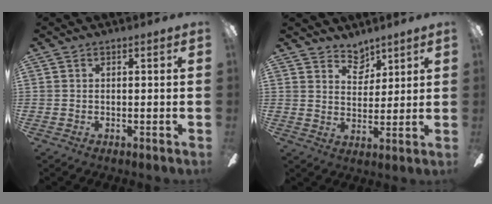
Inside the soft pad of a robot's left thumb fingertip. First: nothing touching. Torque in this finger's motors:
{"motor_torque": [0.39, -0.14, -0.59, -0.17, 0.06]}